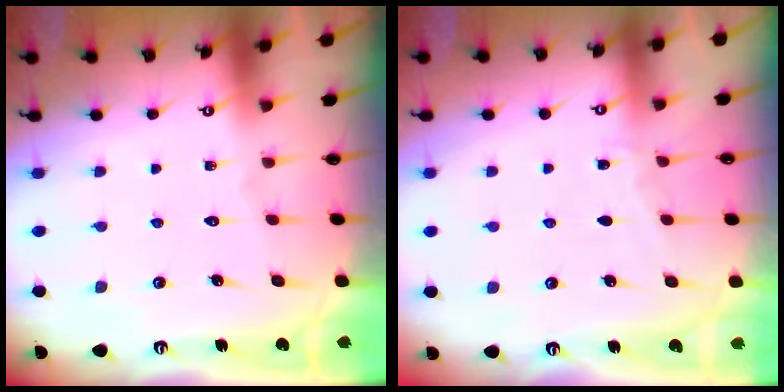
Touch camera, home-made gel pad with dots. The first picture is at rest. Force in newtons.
{"total": 3.7, "press": 3.7, "slide": 0.4}